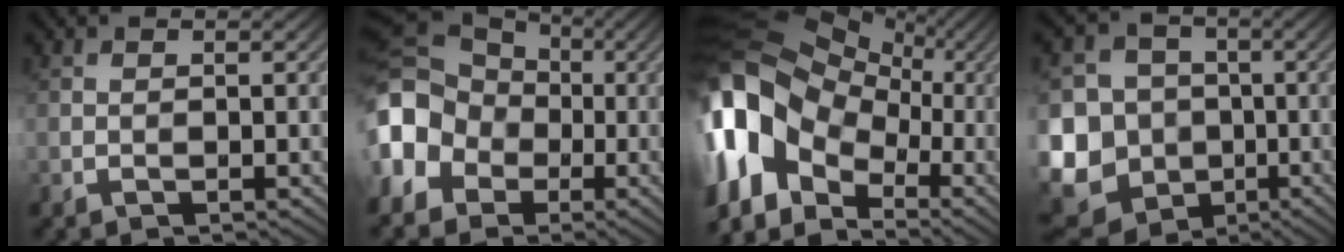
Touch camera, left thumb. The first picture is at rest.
{"total": 13.9, "force": [-2.3, 11.5, 7.5], "torque": [-0.196, -0.011, -0.066]}
{"total": 18.1, "force": [-1.3, 13.6, 11.9], "torque": [-0.272, -0.002, -0.031]}
{"total": 16.1, "force": [-5.1, 14.3, 5.4], "torque": [-0.180, -0.038, -0.098]}